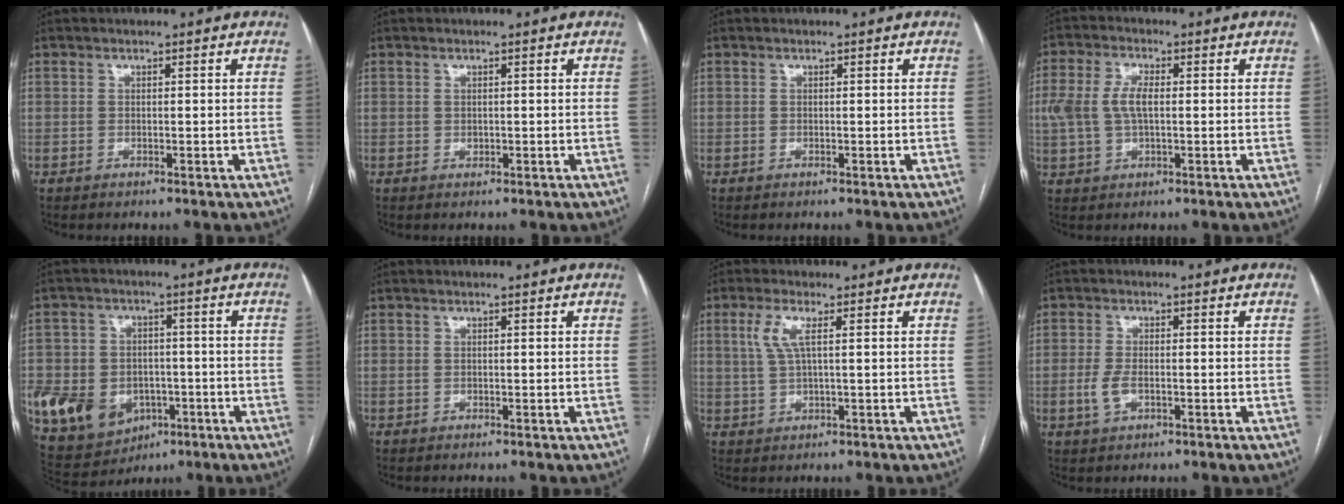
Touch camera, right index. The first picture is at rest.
{"total": 0.7, "force": [-0.1, 0.6, 0.4], "torque": [-0.010, -0.004, 0.000]}
{"total": 0.0}
{"total": 6.8, "force": [0.4, 3.4, 5.9], "torque": [-0.141, 0.018, 0.011]}
{"total": 17.3, "force": [-5.6, 13.5, 9.1], "torque": [-0.219, 0.010, -0.074]}
{"total": 0.0}
{"total": 3.9, "force": [1.3, 0.6, 3.7], "torque": [-0.086, 0.008, 0.030]}
{"total": 3.4, "force": [-0.9, 1.6, 2.9], "torque": [-0.065, 0.000, -0.016]}